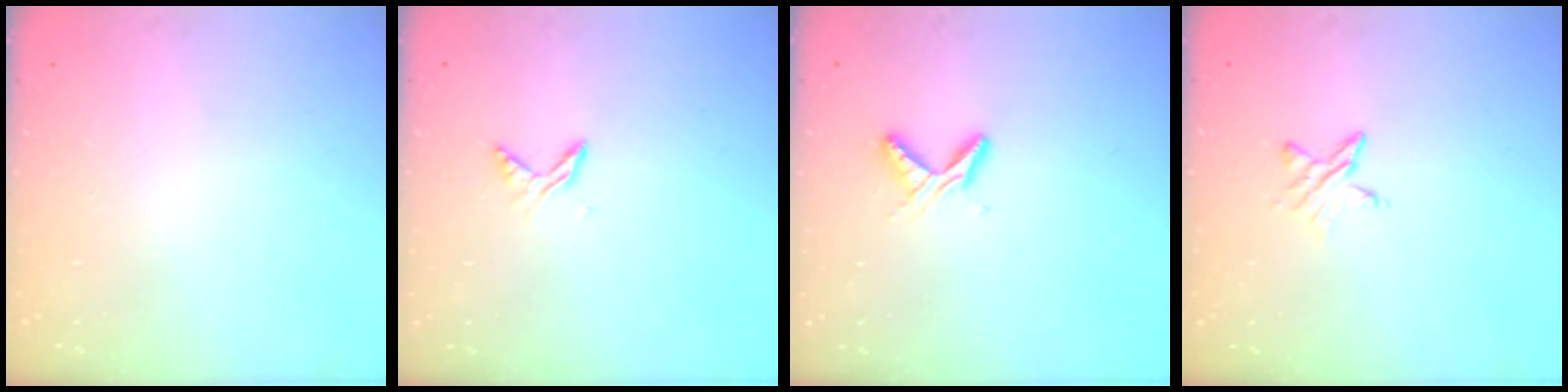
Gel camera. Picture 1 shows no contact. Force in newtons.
{"total": 5.2, "press": 5.1, "slide": 0.7}
{"total": 6.0, "press": 6.0, "slide": 0.7}
{"total": 4.8, "press": 4.8, "slide": 0.5}